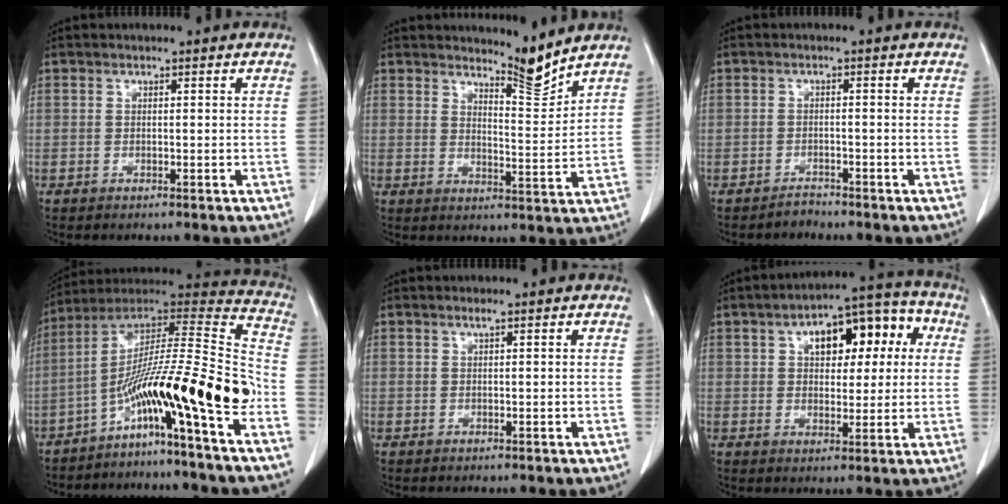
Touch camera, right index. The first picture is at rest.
{"total": 4.8, "force": [4.8, -0.4, 0.9], "torque": [-0.017, -0.030, 0.076]}
{"total": 1.5, "force": [-1.3, 0.5, -0.3], "torque": [0.011, 0.000, -0.022]}
{"total": 17.9, "force": [-8.4, -0.8, 15.8], "torque": [-0.265, 0.022, -0.146]}
{"total": 0.6, "force": [0.4, -0.1, 0.5], "torque": [-0.008, 0.004, 0.009]}
{"total": 12.2, "force": [3.5, 6.1, 10.0], "torque": [-0.129, 0.049, 0.053]}